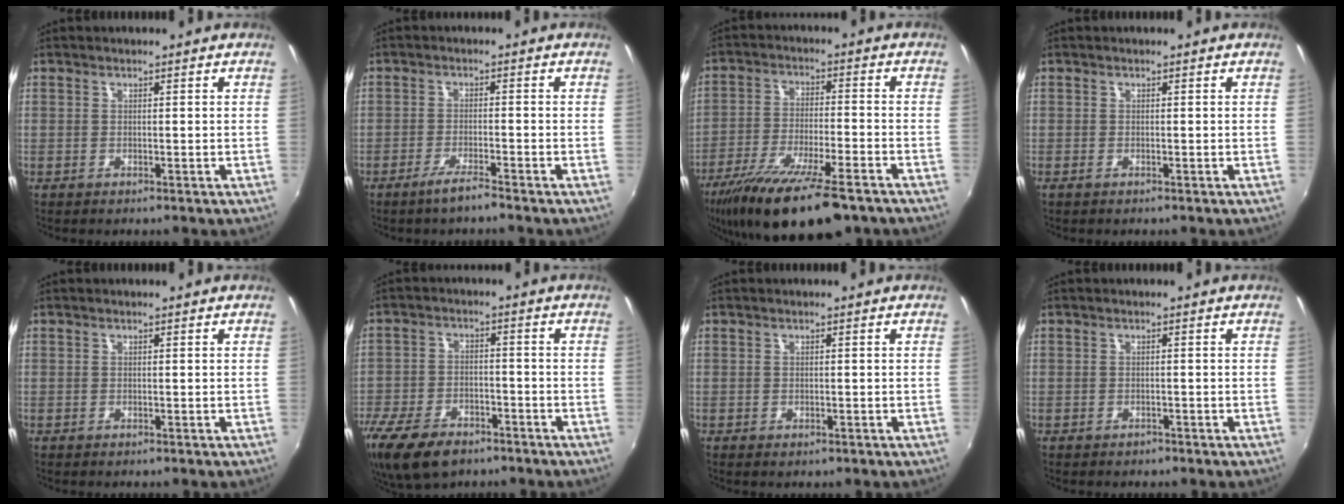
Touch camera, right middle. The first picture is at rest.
{"total": 3.6, "force": [-2.9, 0.0, 2.2], "torque": [-0.057, -0.004, -0.056]}
{"total": 18.2, "force": [-13.0, 4.2, 12.0], "torque": [-0.231, -0.052, -0.216]}
{"total": 0.7, "force": [-0.4, 0.4, 0.4], "torque": [-0.008, -0.005, -0.008]}
{"total": 0.0}
{"total": 15.7, "force": [-10.4, 8.3, 8.2], "torque": [-0.210, -0.033, -0.185]}
{"total": 0.8, "force": [-0.3, 0.7, 0.4], "torque": [-0.004, -0.004, -0.005]}
{"total": 1.0, "force": [-0.8, 0.7, 0.2], "torque": [-0.006, 0.001, -0.010]}